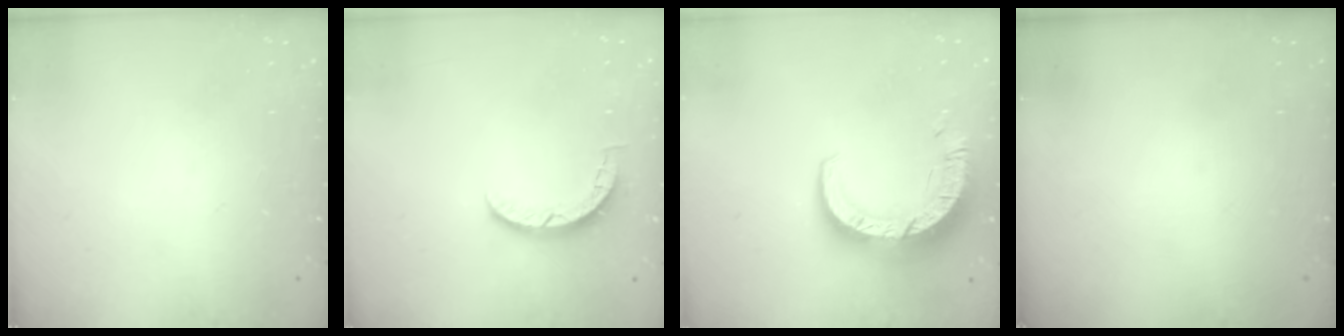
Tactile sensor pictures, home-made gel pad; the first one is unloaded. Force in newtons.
{"total": 3.3, "press": 3.3, "slide": 0.4}
{"total": 11.2, "press": 11.2, "slide": 1.1}
{"total": 0.0}